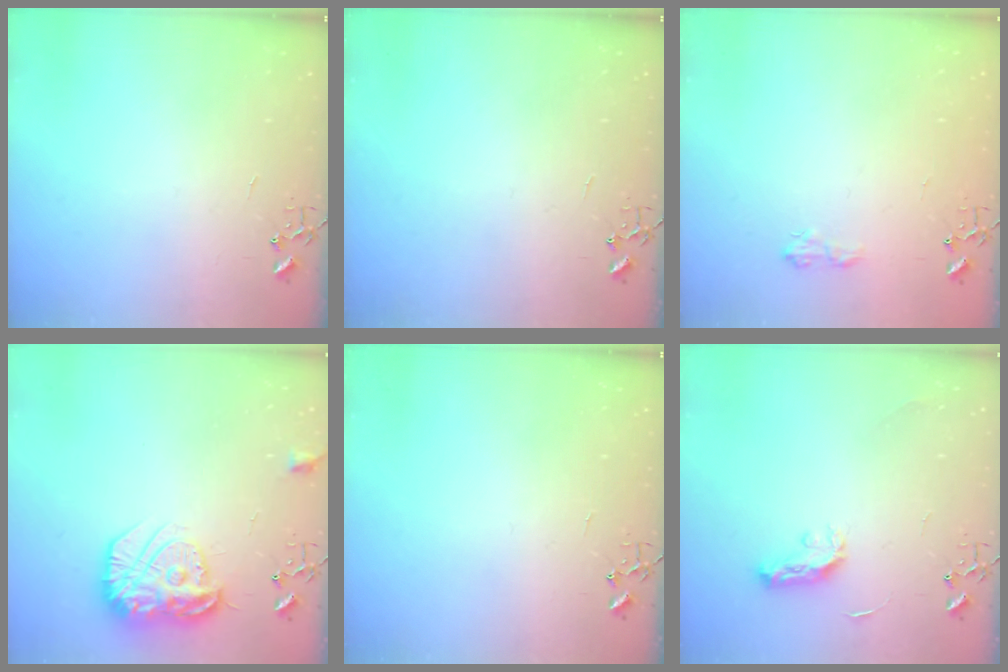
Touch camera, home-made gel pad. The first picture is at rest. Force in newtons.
{"total": 0.0}
{"total": 7.6, "press": 7.6, "slide": 0.9}
{"total": 18.4, "press": 18.3, "slide": 1.2}
{"total": 0.0}
{"total": 6.7, "press": 6.7, "slide": 0.5}